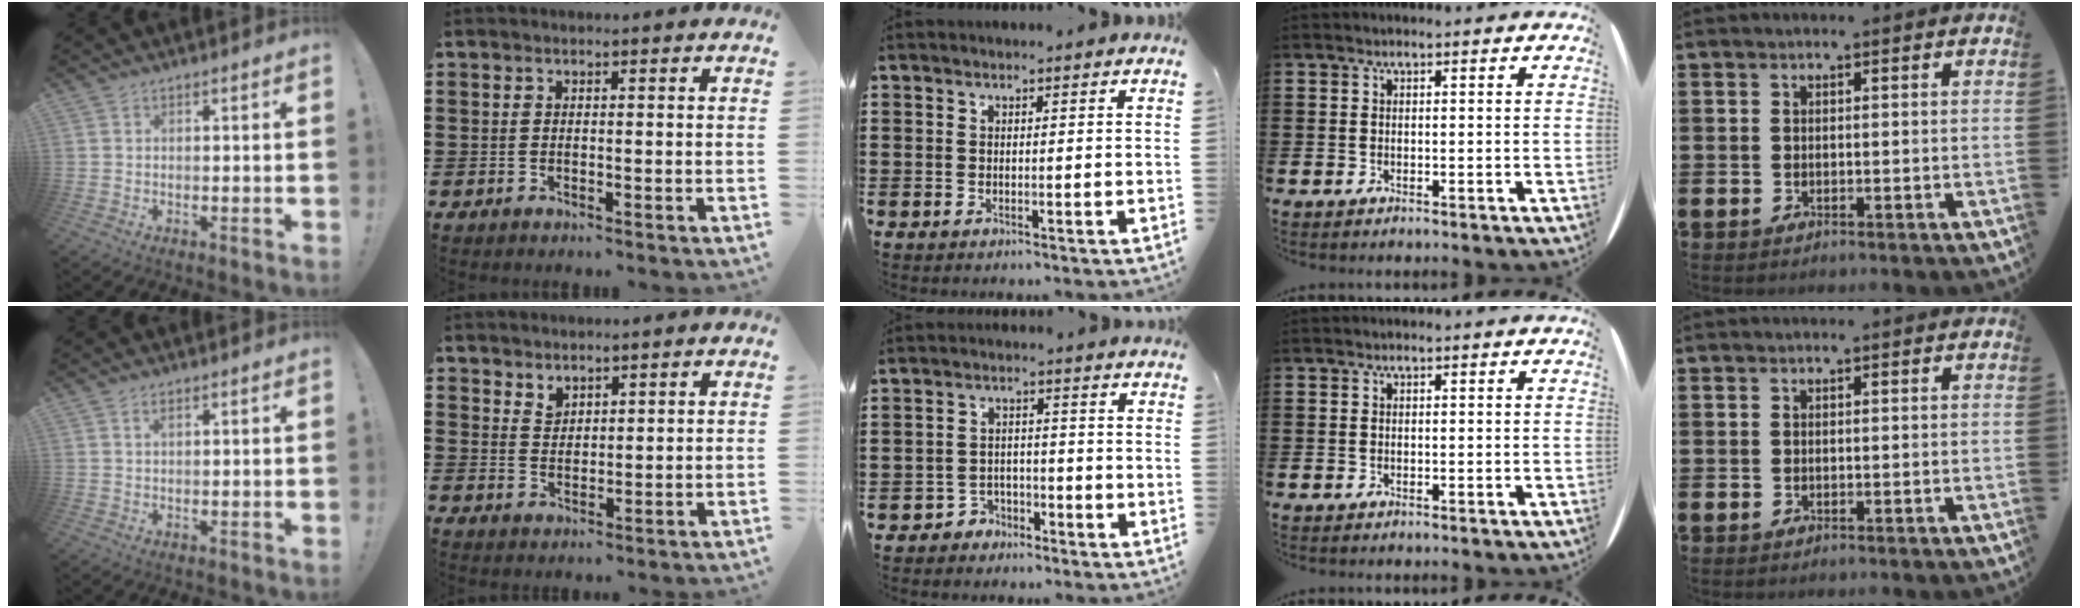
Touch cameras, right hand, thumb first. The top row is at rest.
{"thumb": {"total": 1.2, "force": [0.6, 0.4, 1.0], "torque": [-0.021, 0.001, 0.009]}, "index": {"total": 2.3, "force": [2.1, 1.0, 0.0], "torque": [-0.004, 0.000, 0.042]}, "middle": {"total": 2.8, "force": [-2.5, 1.2, 0.0], "torque": [-0.010, 0.002, -0.056]}}